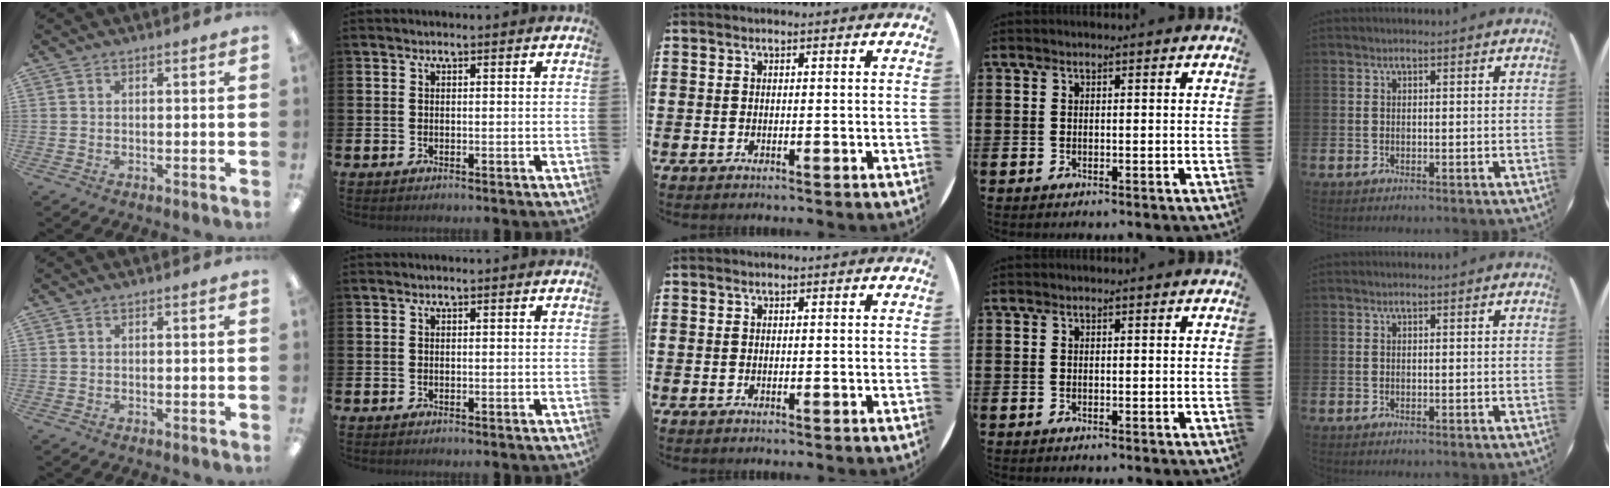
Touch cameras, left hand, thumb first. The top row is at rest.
{}